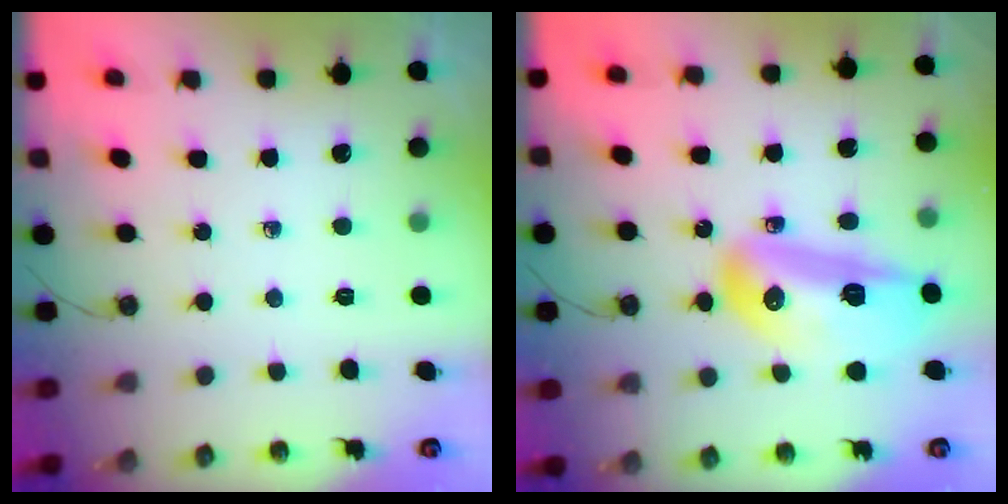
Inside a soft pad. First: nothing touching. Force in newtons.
{"total": 27.5, "press": 21.3, "slide": 17.4}